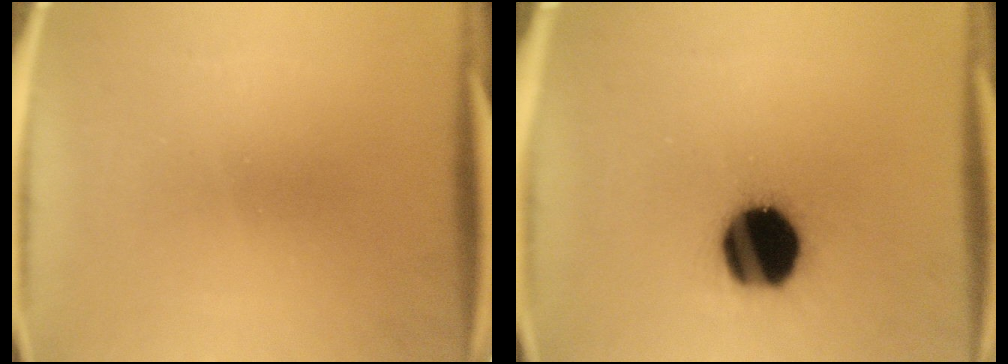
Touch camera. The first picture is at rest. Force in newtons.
{"total": 19.5}